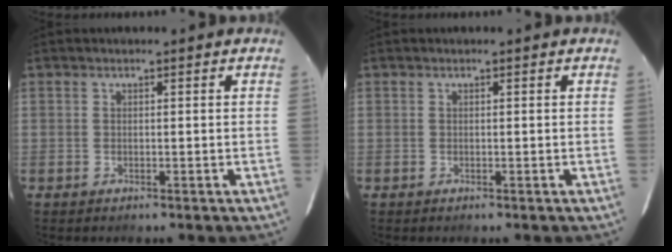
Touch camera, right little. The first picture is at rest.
{"total": 0.0}